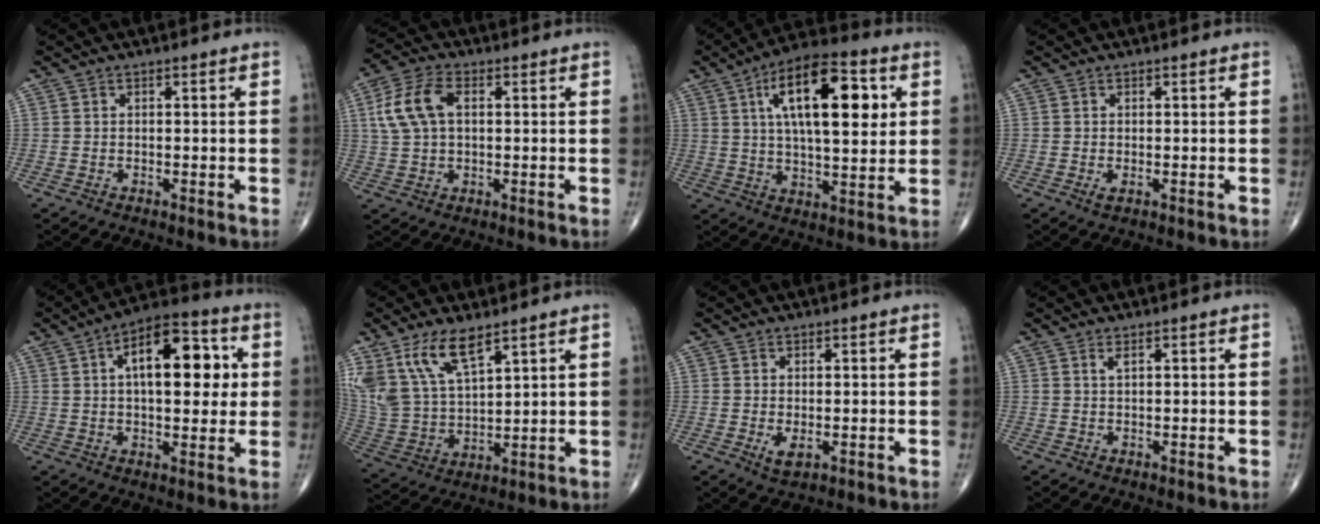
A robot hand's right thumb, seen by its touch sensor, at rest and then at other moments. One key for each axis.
{"total": 9.2, "fx": 2.0, "fy": 5.4, "fz": 7.2, "tx": -0.154, "ty": 0.017, "tz": 0.037}
{"total": 19.4, "fx": 5.7, "fy": 7.9, "fz": 16.7, "tx": -0.253, "ty": -0.002, "tz": 0.087}
{"total": 0.8, "fx": -0.2, "fy": 0.3, "fz": 0.7, "tx": -0.013, "ty": -0.004, "tz": -0.003}
{"total": 16.4, "fx": 3.6, "fy": 7.9, "fz": 13.9, "tx": -0.176, "ty": 0.013, "tz": 0.048}
{"total": 14.9, "fx": 9.1, "fy": 6.4, "fz": 9.9, "tx": -0.191, "ty": -0.031, "tz": 0.198}
{"total": 2.3, "fx": -0.4, "fy": 1.1, "fz": 2.0, "tx": -0.033, "ty": -0.007, "tz": -0.001}
{"total": 0.9, "fx": 0.5, "fy": 0.2, "fz": 0.7, "tx": -0.016, "ty": 0.000, "tz": 0.010}